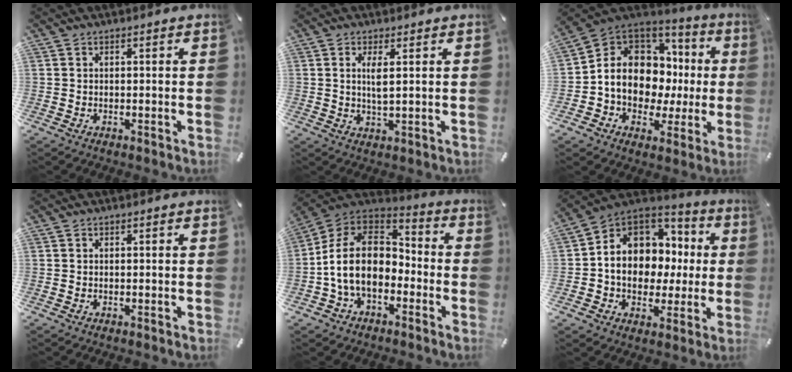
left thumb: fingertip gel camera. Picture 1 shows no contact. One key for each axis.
{"total": 3.9, "fx": 1.0, "fy": 0.9, "fz": 3.7, "tx": -0.075, "ty": -0.005, "tz": 0.012}
{"total": 12.8, "fx": 0.4, "fy": 10.8, "fz": 6.9, "tx": -0.123, "ty": -0.025, "tz": 0.011}
{"total": 0.0}
{"total": 15.7, "fx": -4.4, "fy": 11.0, "fz": 10.3, "tx": -0.224, "ty": 0.027, "tz": -0.080}
{"total": 11.9, "fx": 0.2, "fy": 10.5, "fz": 5.6, "tx": -0.104, "ty": -0.012, "tz": 0.007}